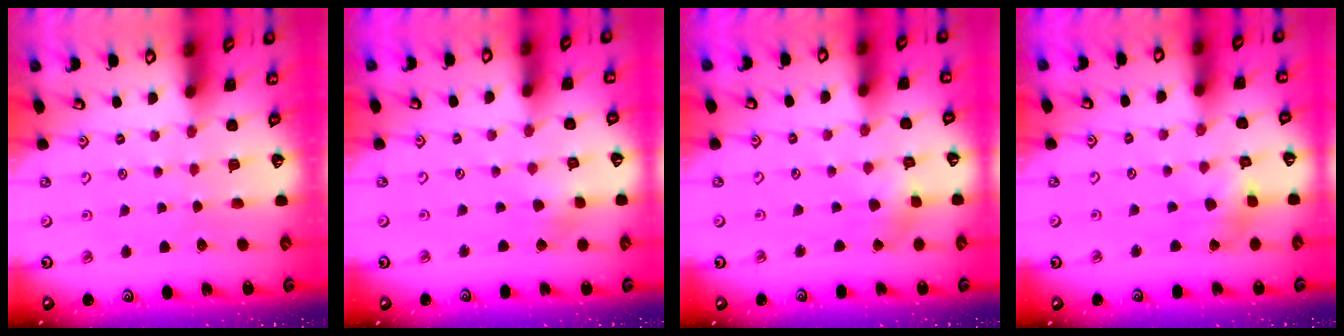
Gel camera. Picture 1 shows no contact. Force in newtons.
{"total": 2.8, "press": 2.7, "slide": 0.6}
{"total": 1.5, "press": 1.5, "slide": 0.2}
{"total": 3.6, "press": 3.6, "slide": 0.4}